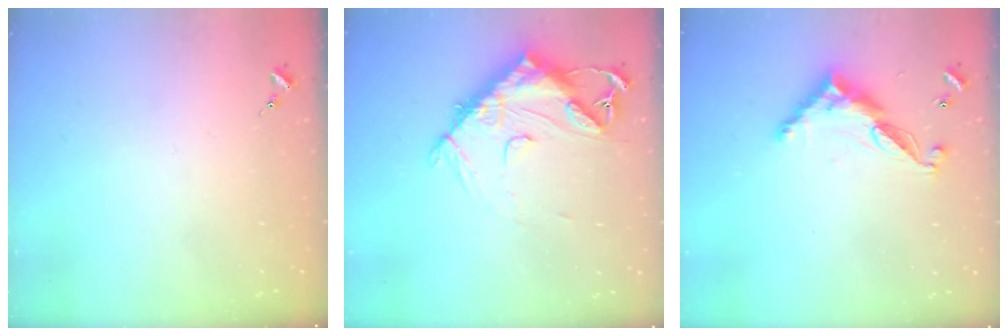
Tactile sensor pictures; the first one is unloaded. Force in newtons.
{"total": 14.3, "press": 14.2, "slide": 1.3}
{"total": 11.6, "press": 11.6, "slide": 0.3}